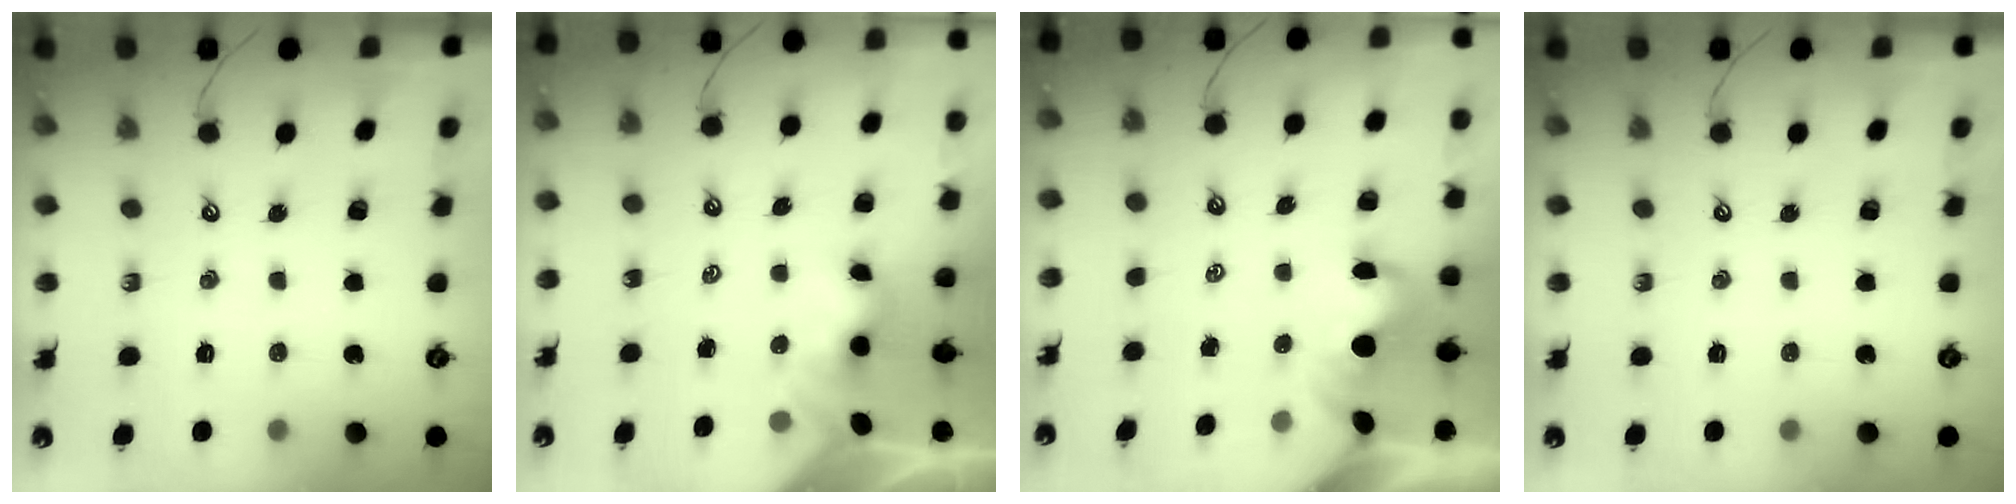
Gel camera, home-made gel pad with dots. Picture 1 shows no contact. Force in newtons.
{"total": 3.0, "press": 3.0, "slide": 0.4}
{"total": 2.3, "press": 2.2, "slide": 0.8}
{"total": 0.0}